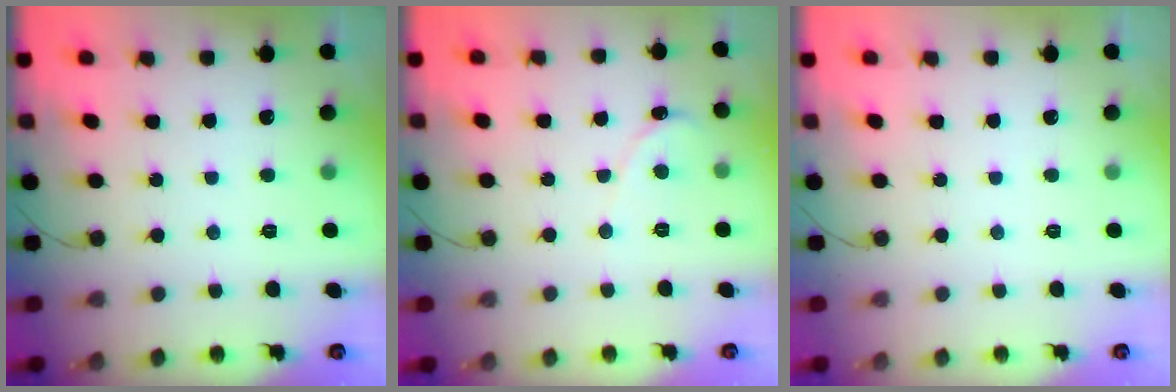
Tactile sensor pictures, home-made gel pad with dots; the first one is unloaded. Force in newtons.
{"total": 0.0}
{"total": 0.0}